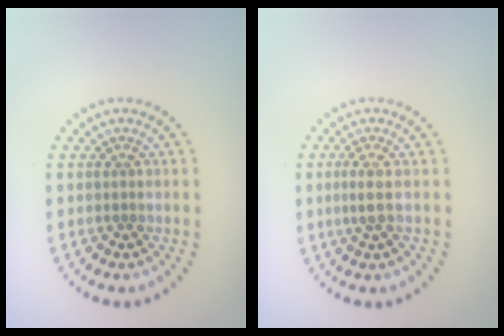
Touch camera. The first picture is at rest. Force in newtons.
{"total": 1.6, "press": 1.2, "slide": 1.1}